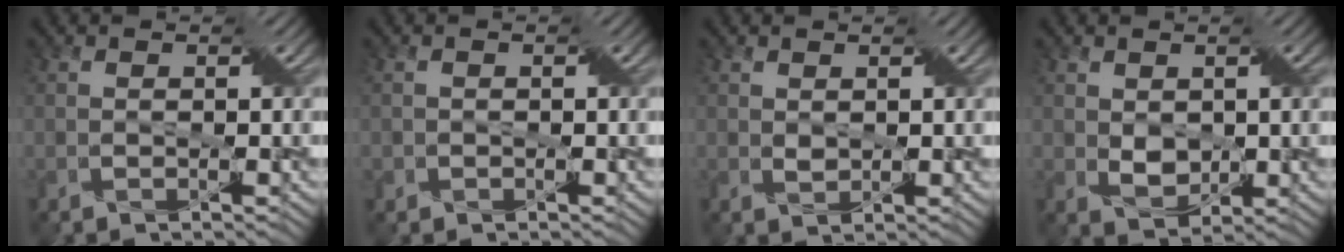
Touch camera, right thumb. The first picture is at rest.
{"total": 0.7, "force": [-0.3, 0.6, -0.3], "torque": [0.003, -0.001, -0.004]}
{"total": 0.8, "force": [0.5, 0.5, 0.3], "torque": [-0.015, 0.000, 0.014]}
{"total": 2.9, "force": [0.6, 2.1, 2.0], "torque": [-0.042, -0.003, 0.016]}